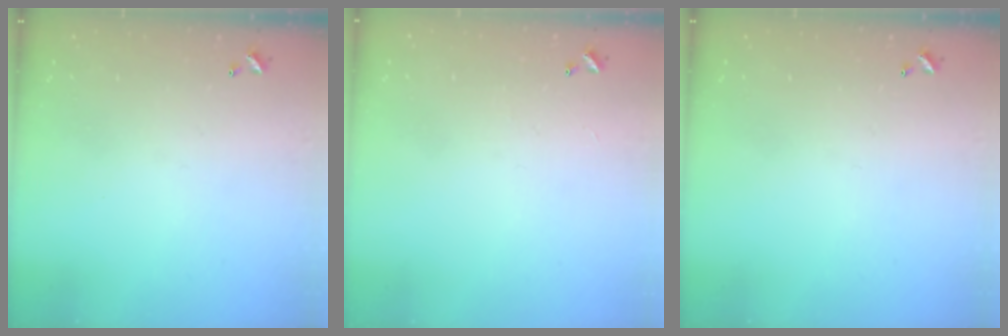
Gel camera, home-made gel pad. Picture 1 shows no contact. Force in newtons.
{"total": 1.0, "press": 0.9, "slide": 0.5}
{"total": 0.0}